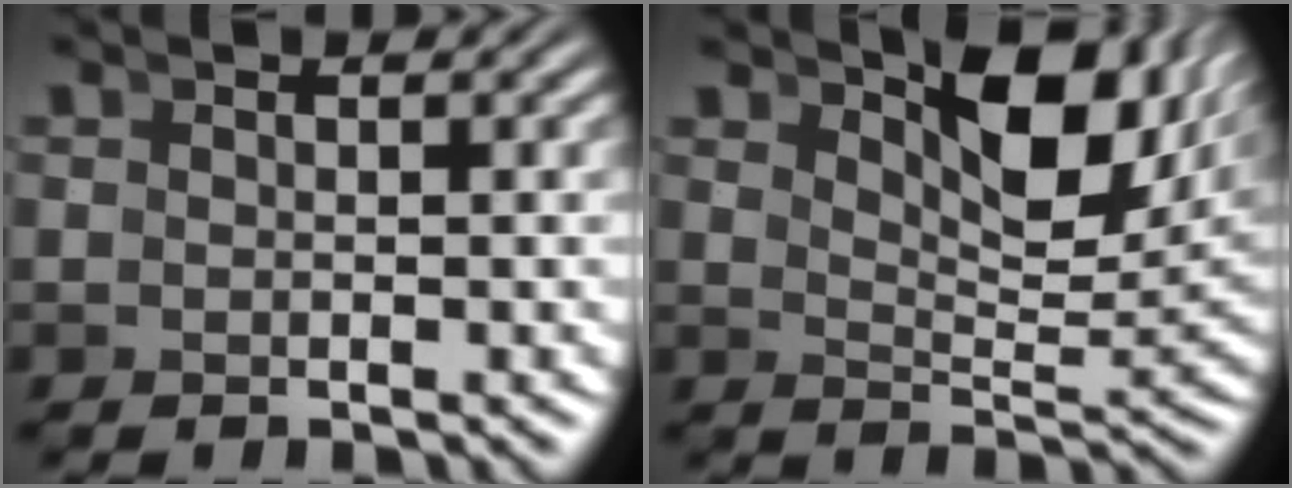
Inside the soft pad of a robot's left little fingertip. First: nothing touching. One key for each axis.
{"total": 7.5, "fx": 4.2, "fy": 2.1, "fz": 5.8, "tx": -0.063, "ty": 0.004, "tz": 0.063}